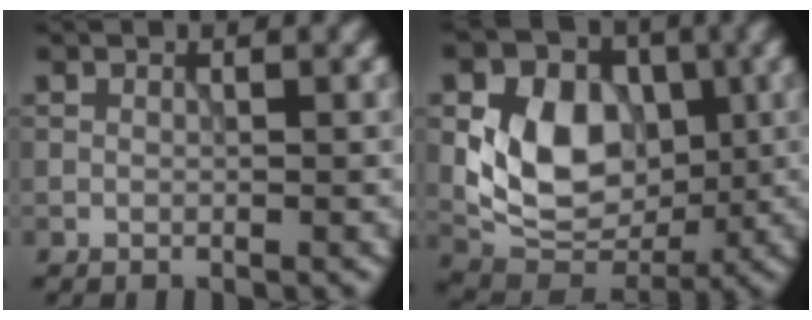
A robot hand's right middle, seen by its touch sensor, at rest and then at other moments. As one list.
[{"total": 8.4, "force": [0.5, 6.3, 5.5], "torque": [-0.094, -0.007, 0.005]}]